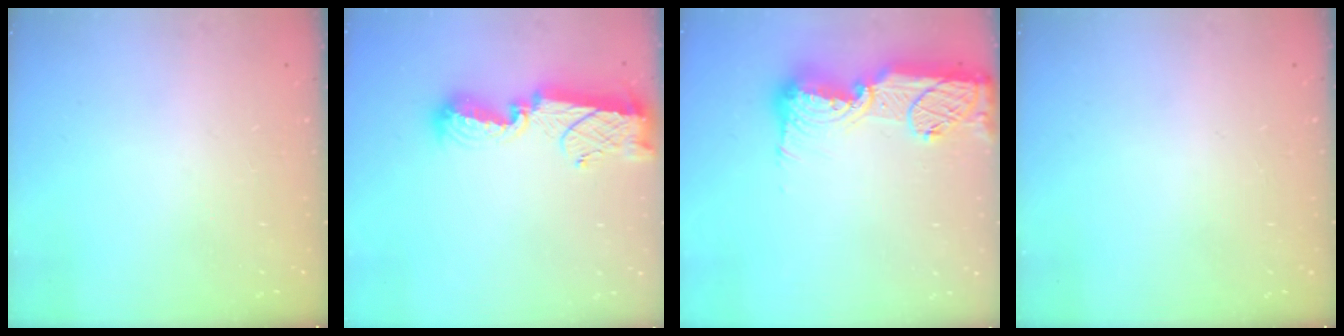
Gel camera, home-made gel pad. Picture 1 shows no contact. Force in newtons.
{"total": 12.3, "press": 12.3, "slide": 0.8}
{"total": 17.3, "press": 17.2, "slide": 1.5}
{"total": 0.0}